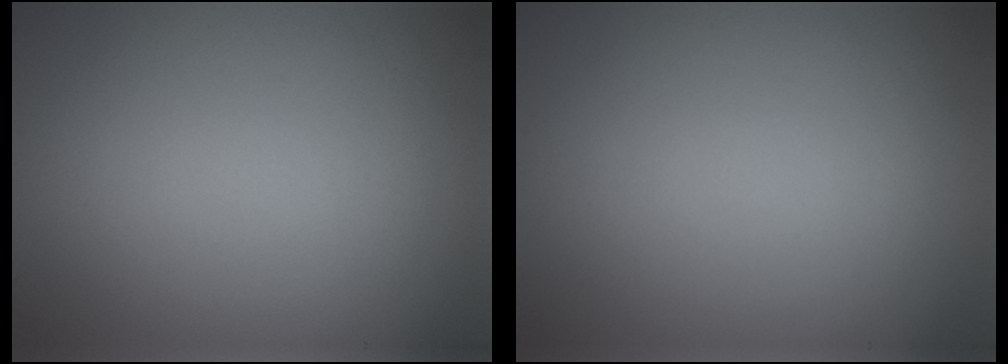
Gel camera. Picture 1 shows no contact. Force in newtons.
{"total": 0.0}